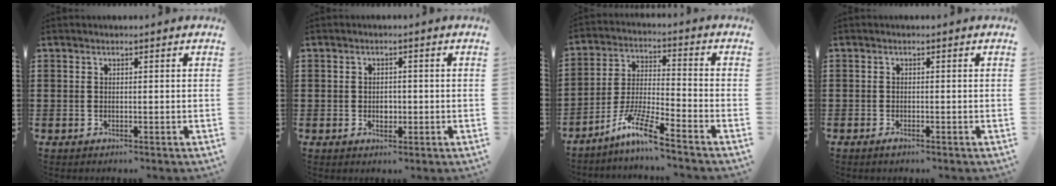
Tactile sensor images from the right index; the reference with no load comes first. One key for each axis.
{"total": 1.8, "fx": -0.3, "fy": 1.4, "fz": 1.1, "tx": -0.015, "ty": 0.003, "tz": -0.009}
{"total": 8.7, "fx": -6.8, "fy": 0.1, "fz": 5.4, "tx": -0.121, "ty": -0.008, "tz": -0.137}
{"total": 0.7, "fx": -0.6, "fy": 0.2, "fz": 0.3, "tx": -0.008, "ty": -0.004, "tz": -0.011}